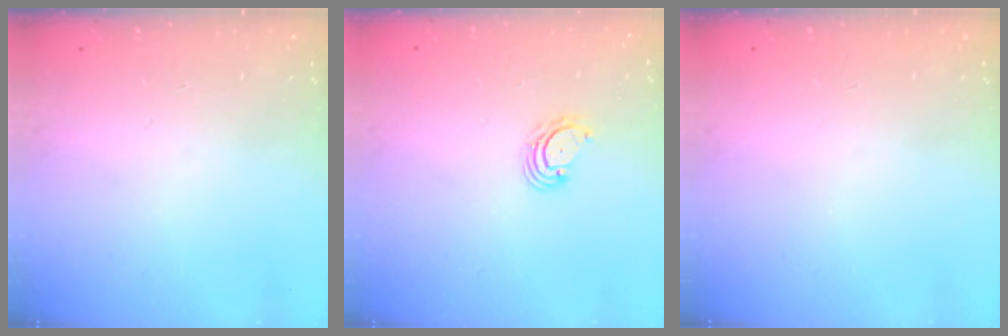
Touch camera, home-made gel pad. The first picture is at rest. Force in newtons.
{"total": 3.8, "press": 3.8, "slide": 0.5}
{"total": 0.0}